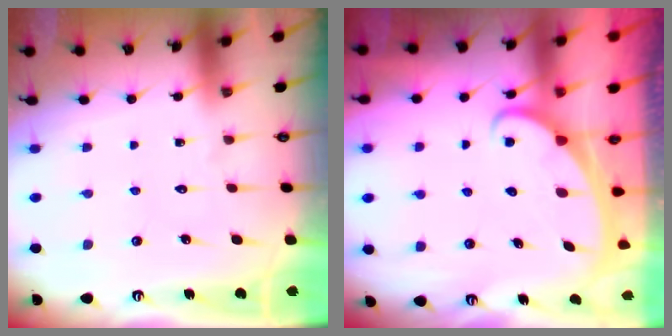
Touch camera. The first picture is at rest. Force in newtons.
{"total": 1.9, "press": 1.9, "slide": 0.1}